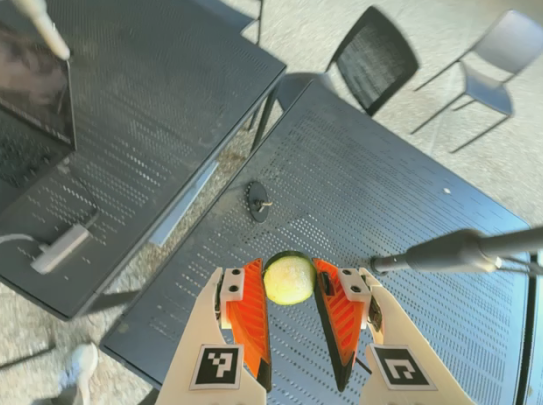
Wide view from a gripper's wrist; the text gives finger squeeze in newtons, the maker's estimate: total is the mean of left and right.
{"total": 9.6, "left": 9.9, "right": 9.3}